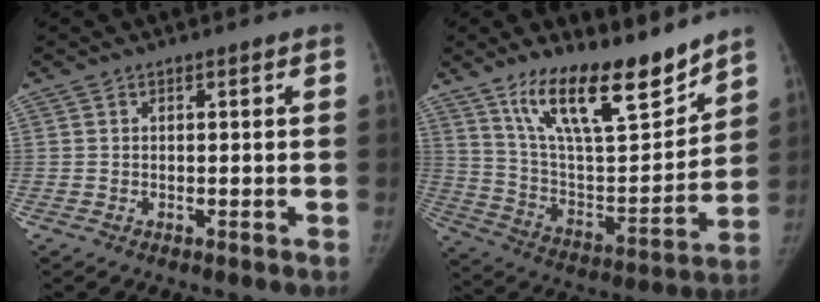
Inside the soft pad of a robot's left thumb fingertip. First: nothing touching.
{"total": 21.0, "force": [15.2, 6.4, 12.9], "torque": [-0.176, -0.086, 0.268]}